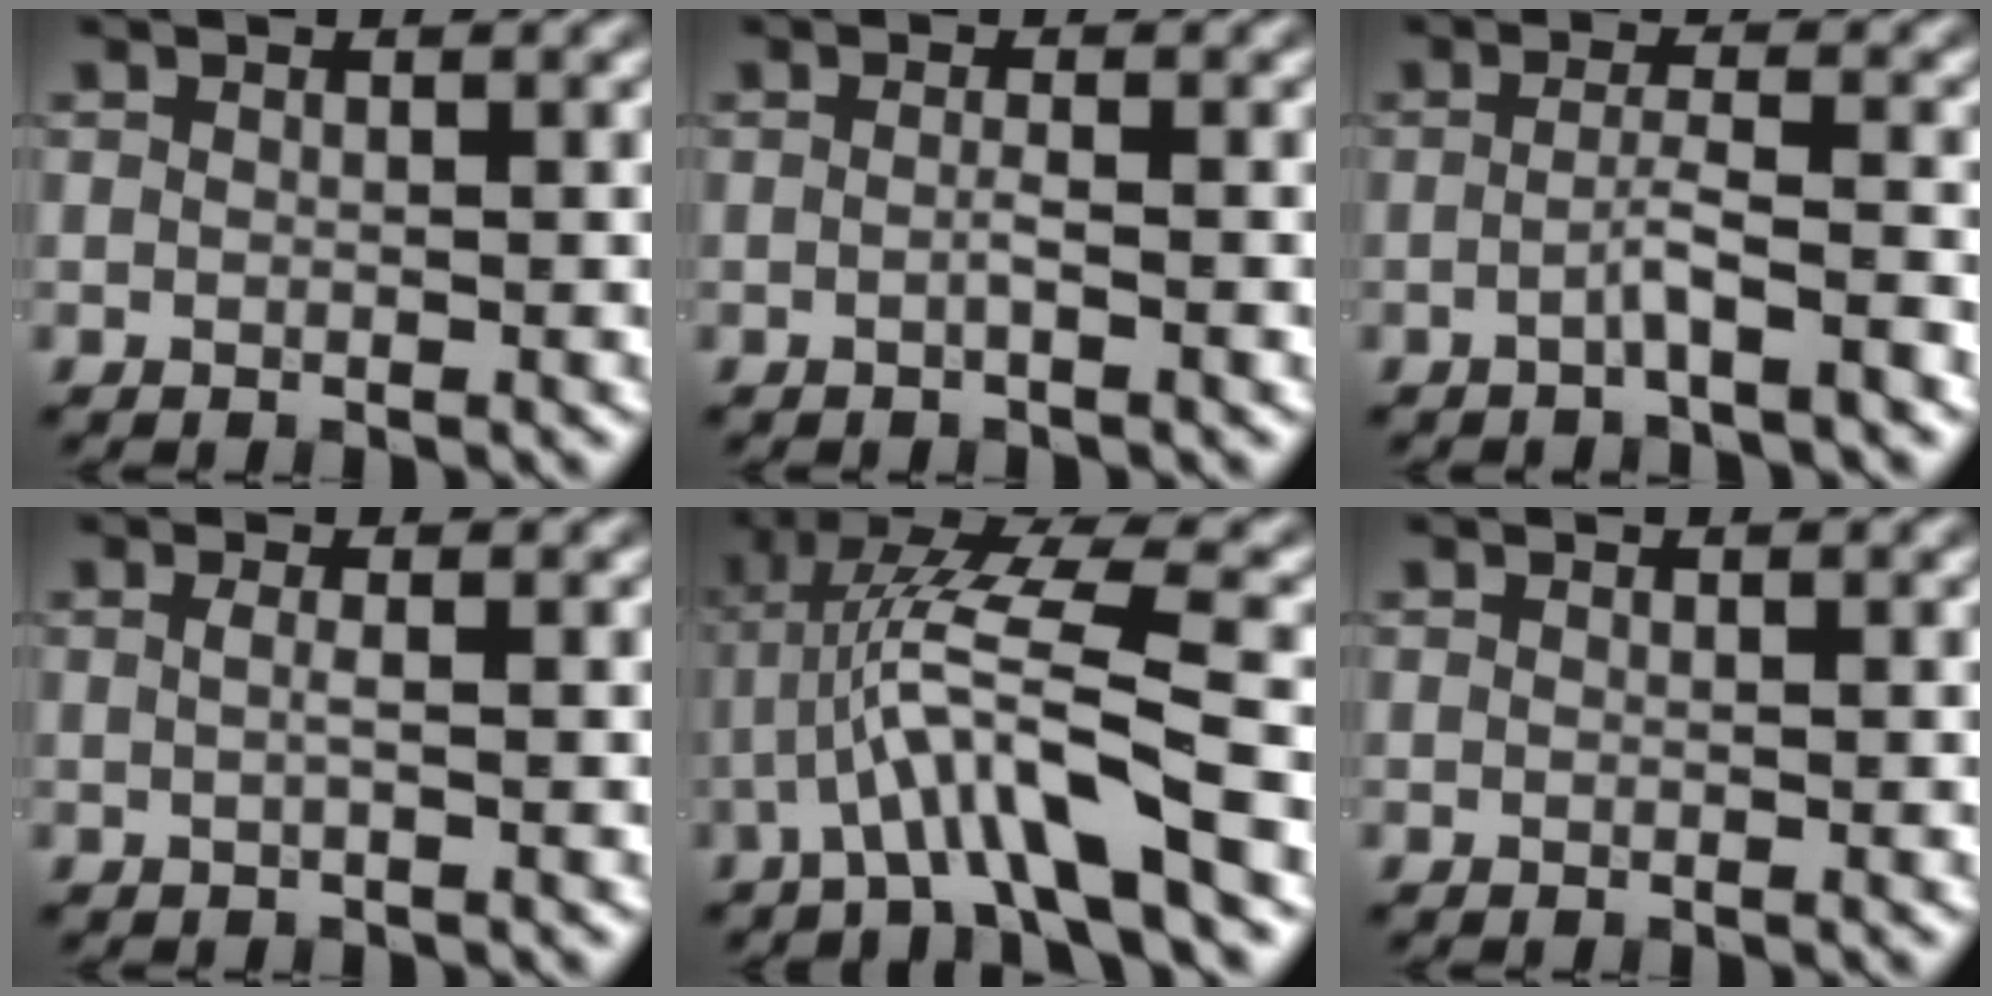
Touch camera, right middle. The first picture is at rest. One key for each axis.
{"total": 1.1, "fx": -0.3, "fy": 0.2, "fz": 1.1, "tx": -0.016, "ty": 0.001, "tz": -0.008}
{"total": 2.2, "fx": -1.1, "fy": 0.1, "fz": 1.9, "tx": -0.034, "ty": 0.010, "tz": -0.027}
{"total": 1.0, "fx": 0.0, "fy": 0.2, "fz": 0.9, "tx": -0.017, "ty": -0.001, "tz": -0.003}
{"total": 7.0, "fx": -2.4, "fy": 0.9, "fz": 6.5, "tx": -0.124, "ty": 0.024, "tz": -0.045}
{"total": 0.0}